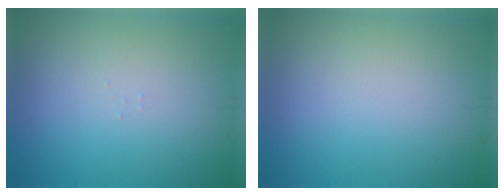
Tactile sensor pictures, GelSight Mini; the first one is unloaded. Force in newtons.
{"total": 0.0}